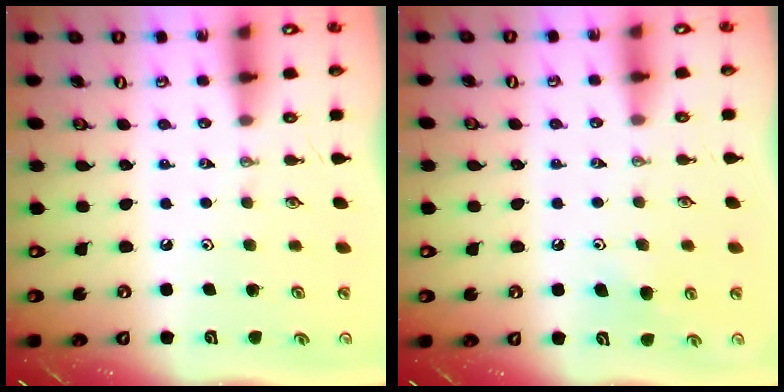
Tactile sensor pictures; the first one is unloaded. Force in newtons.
{"total": 6.4, "press": 6.3, "slide": 1.0}